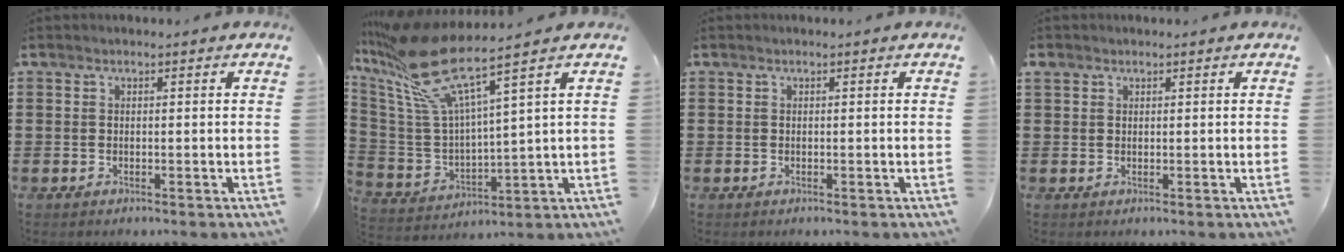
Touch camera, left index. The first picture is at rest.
{"total": 12.5, "force": [8.8, 2.4, 8.5], "torque": [-0.220, -0.052, 0.145]}
{"total": 0.0}
{"total": 1.2, "force": [0.7, 0.8, 0.4], "torque": [-0.011, 0.005, 0.013]}